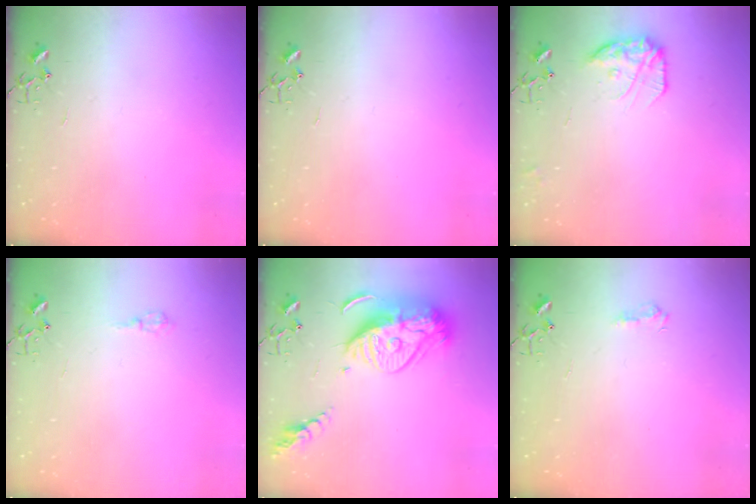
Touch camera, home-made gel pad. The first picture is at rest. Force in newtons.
{"total": 0.0}
{"total": 14.0, "press": 14.0, "slide": 1.0}
{"total": 6.5, "press": 6.4, "slide": 0.8}
{"total": 18.4, "press": 18.3, "slide": 1.7}
{"total": 7.3, "press": 7.2, "slide": 0.8}